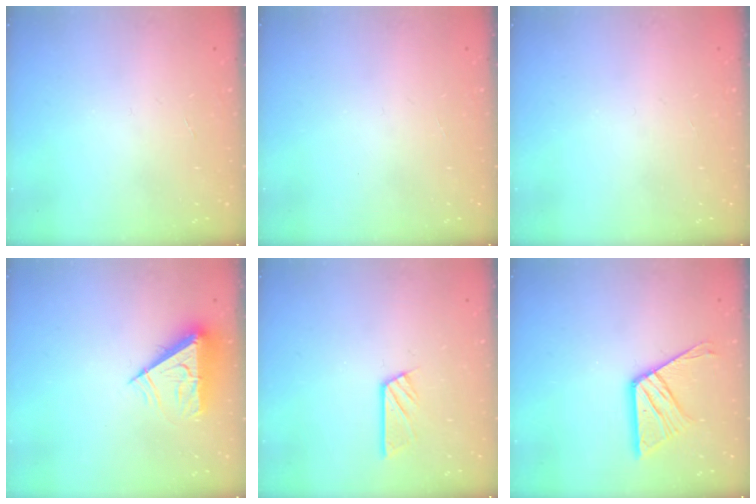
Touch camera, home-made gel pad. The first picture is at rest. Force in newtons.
{"total": 0.0}
{"total": 0.0}
{"total": 8.0, "press": 7.9, "slide": 1.0}
{"total": 5.8, "press": 5.8, "slide": 0.3}
{"total": 13.5, "press": 13.5, "slide": 1.2}